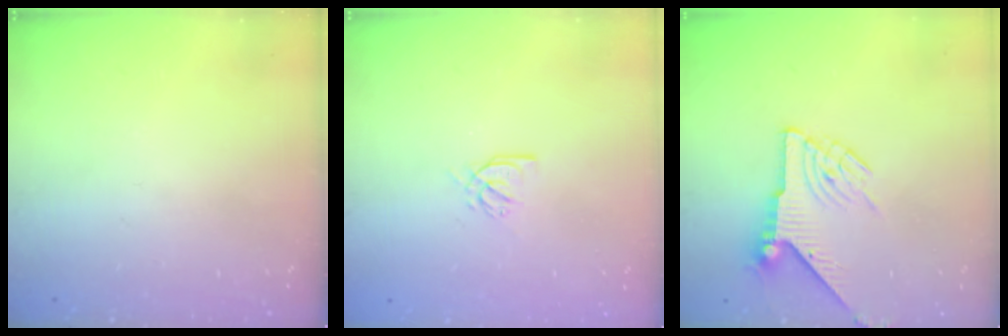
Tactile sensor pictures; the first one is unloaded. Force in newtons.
{"total": 3.5, "press": 3.5, "slide": 0.2}
{"total": 7.4, "press": 7.4, "slide": 0.1}